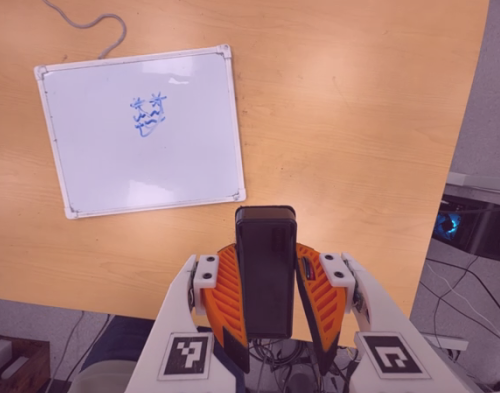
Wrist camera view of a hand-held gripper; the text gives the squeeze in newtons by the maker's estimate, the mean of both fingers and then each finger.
{"total": 9.4, "left": 7.3, "right": 11.5}